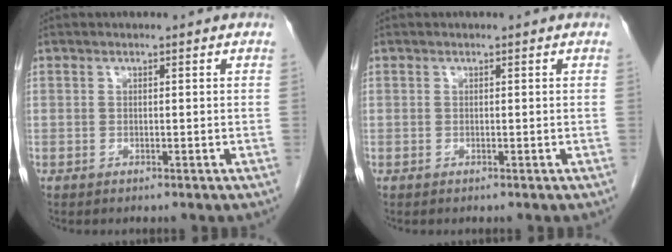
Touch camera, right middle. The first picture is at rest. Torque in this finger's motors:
{"motor_torque": [-0.01, 0.01, 0.00, 0.00]}